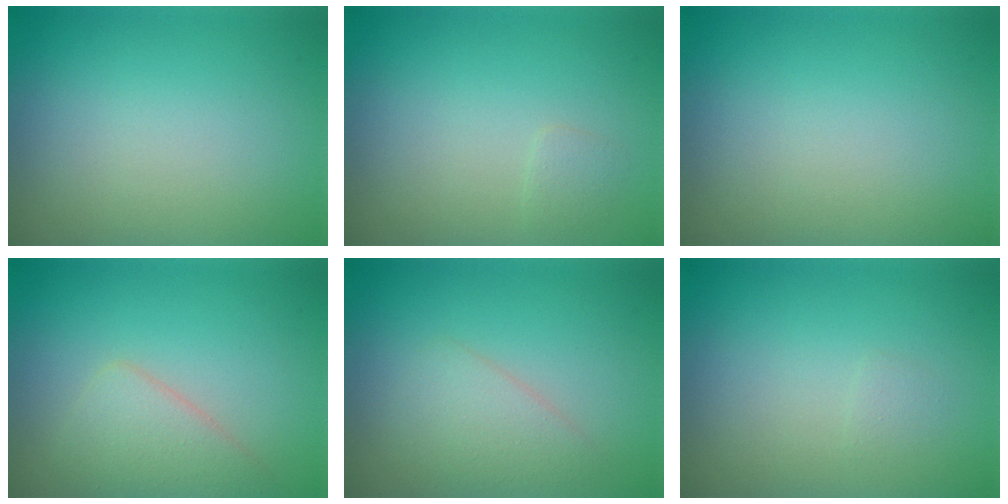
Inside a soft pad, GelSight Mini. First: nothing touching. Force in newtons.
{"total": 0.8, "press": 0.8, "slide": 0.0}
{"total": 0.0}
{"total": 2.8, "press": 2.8, "slide": 0.2}
{"total": 2.3, "press": 2.3, "slide": 0.1}
{"total": 0.6, "press": 0.6, "slide": 0.1}